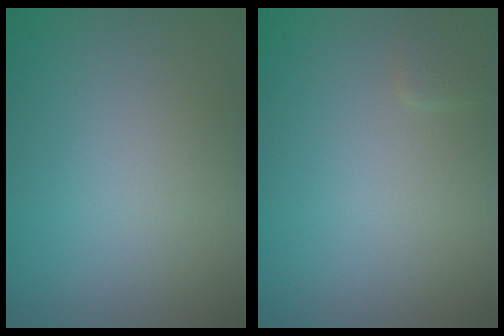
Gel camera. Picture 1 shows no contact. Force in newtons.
{"total": 0.8, "press": 0.8, "slide": 0.1}